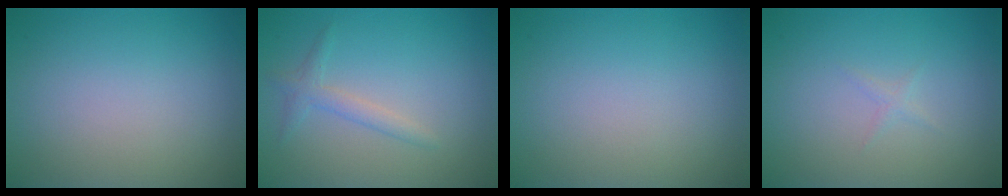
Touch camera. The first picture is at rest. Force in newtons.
{"total": 1.6, "press": 1.6, "slide": 0.1}
{"total": 0.0}
{"total": 0.6, "press": 0.6, "slide": 0.0}